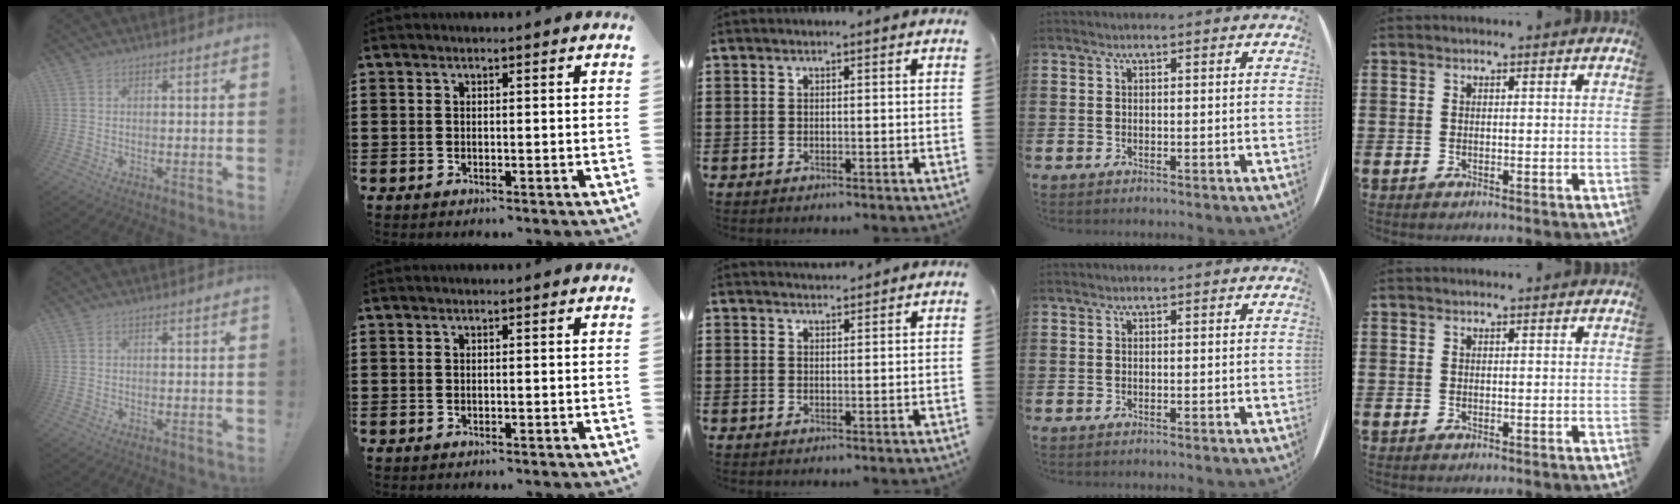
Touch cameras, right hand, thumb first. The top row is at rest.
{"middle": {"total": 1.6, "force": [1.6, 0.3, 0.0], "torque": [-0.003, 0.004, 0.031]}}